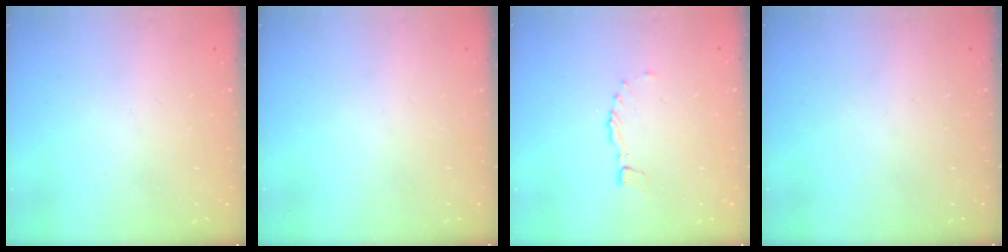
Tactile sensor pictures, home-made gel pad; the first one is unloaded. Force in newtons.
{"total": 0.0}
{"total": 0.0}
{"total": 0.0}